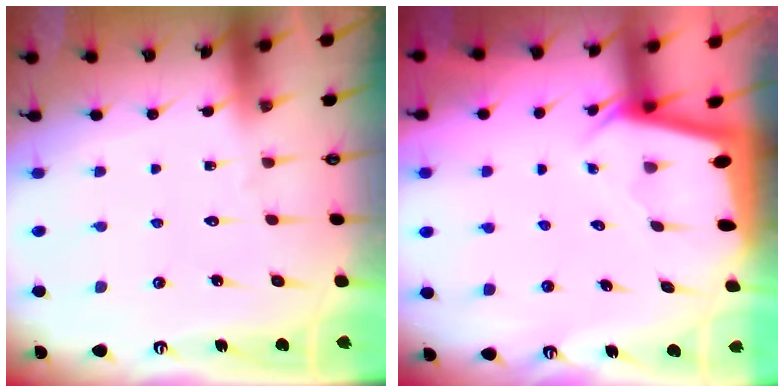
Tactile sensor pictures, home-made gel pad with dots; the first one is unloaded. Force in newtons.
{"total": 1.9, "press": 1.9, "slide": 0.1}